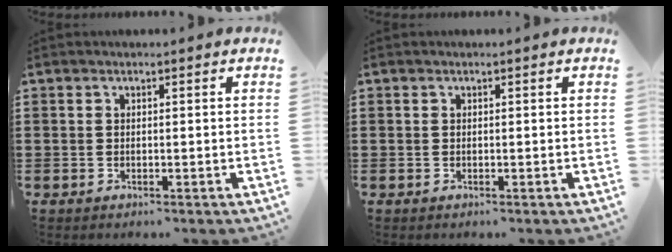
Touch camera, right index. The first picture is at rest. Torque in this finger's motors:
{"motor_torque": [0.34, 0.98, 0.00, 0.00]}